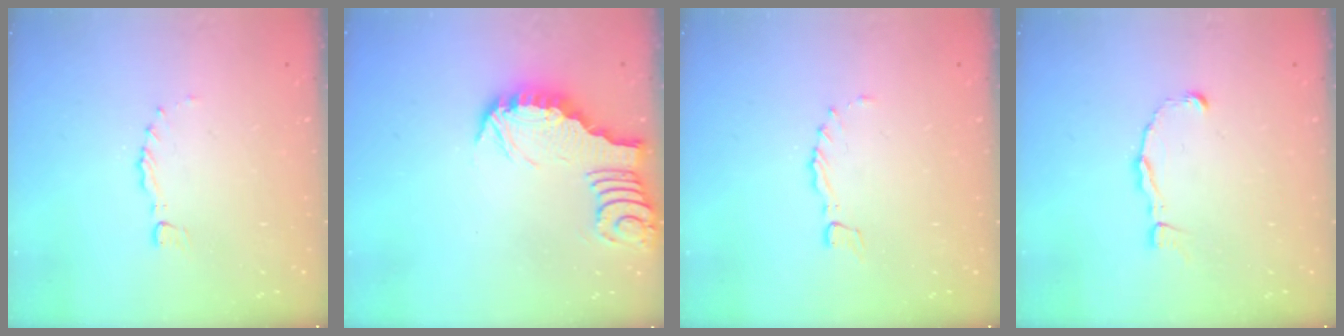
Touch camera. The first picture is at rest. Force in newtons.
{"total": 3.1, "press": 3.1, "slide": 0.3}
{"total": 0.0}
{"total": 2.4, "press": 2.4, "slide": 0.2}